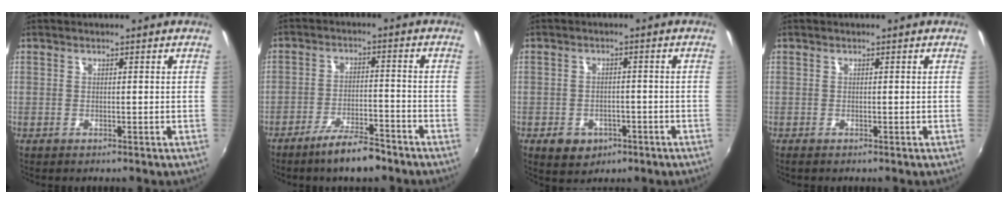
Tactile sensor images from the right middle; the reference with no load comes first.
{"total": 7.9, "force": [-6.2, 1.7, 4.6], "torque": [-0.096, 0.000, -0.101]}
{"total": 6.5, "force": [-3.2, 4.8, 3.0], "torque": [-0.075, 0.001, -0.035]}
{"total": 0.0}